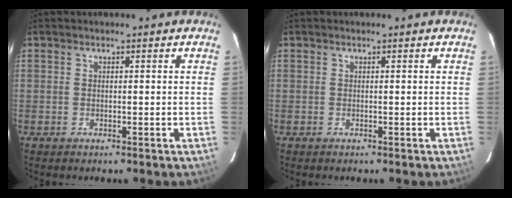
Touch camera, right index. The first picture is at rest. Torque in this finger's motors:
{"motor_torque": [0.08, 0.05, 0.13, 0.01]}